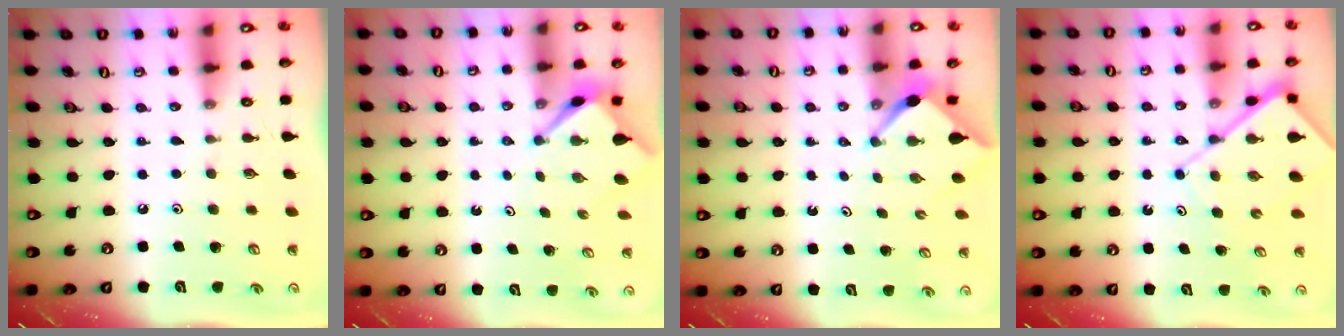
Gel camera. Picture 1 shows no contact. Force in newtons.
{"total": 2.9, "press": 2.9, "slide": 0.2}
{"total": 2.7, "press": 2.6, "slide": 0.3}
{"total": 8.6, "press": 8.6, "slide": 1.0}